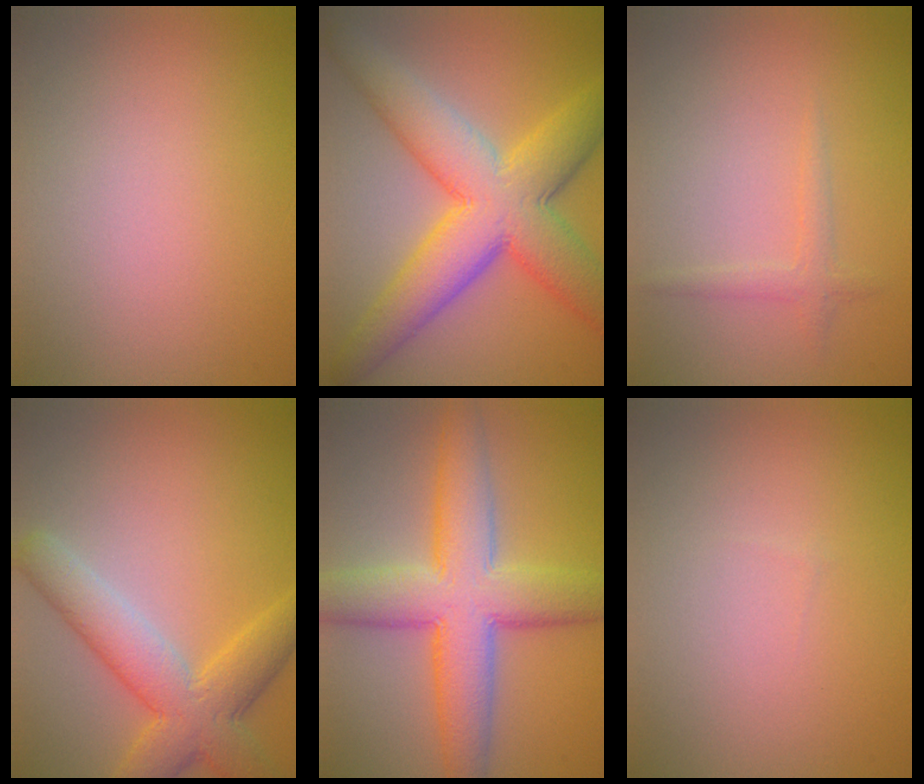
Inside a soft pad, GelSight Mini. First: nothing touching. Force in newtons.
{"total": 10.6, "press": 10.6, "slide": 0.2}
{"total": 1.4, "press": 1.4, "slide": 0.1}
{"total": 6.4, "press": 6.4, "slide": 0.2}
{"total": 9.2, "press": 9.2, "slide": 0.3}
{"total": 0.0}